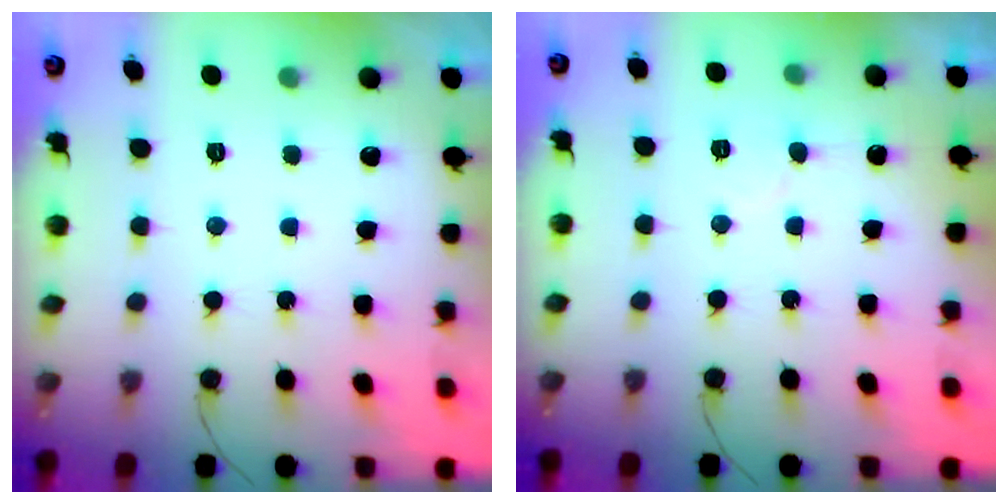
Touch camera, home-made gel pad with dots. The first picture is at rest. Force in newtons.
{"total": 3.8, "press": 3.7, "slide": 0.4}